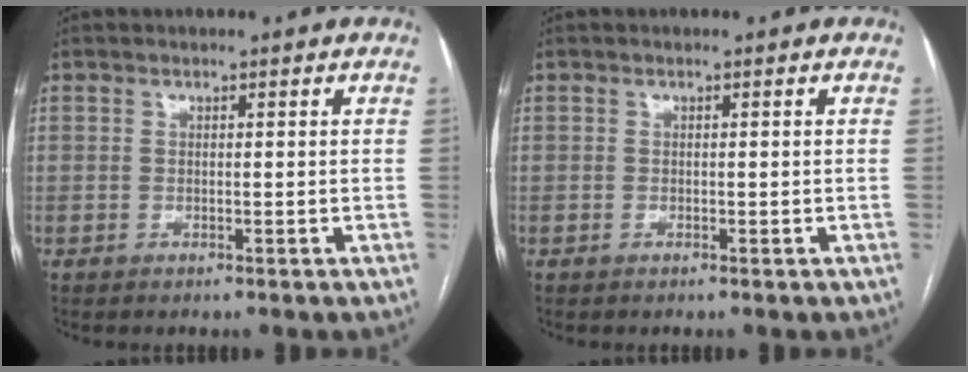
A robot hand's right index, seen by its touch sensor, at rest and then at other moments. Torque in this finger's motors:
{"motor_torque": [0.47, -0.31, -0.01, 0.00]}